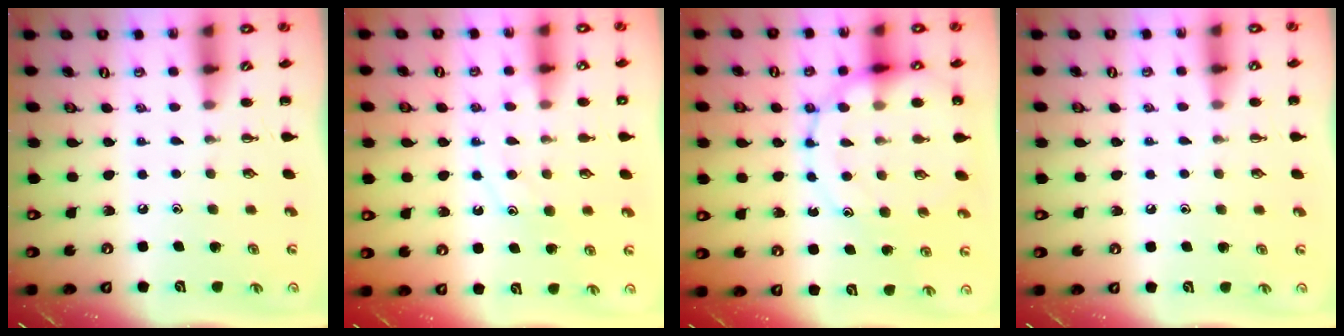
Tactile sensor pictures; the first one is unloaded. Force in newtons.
{"total": 11.5, "press": 11.5, "slide": 0.6}
{"total": 15.7, "press": 15.6, "slide": 1.7}
{"total": 3.9, "press": 3.6, "slide": 1.4}